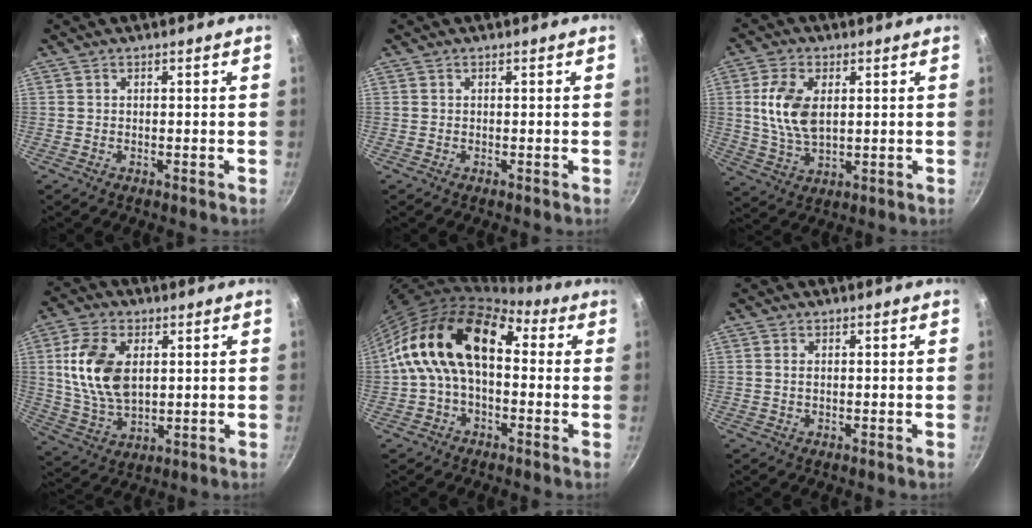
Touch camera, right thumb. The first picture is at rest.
{"total": 0.0}
{"total": 10.2, "force": [2.0, 5.9, 8.1], "torque": [-0.153, -0.008, 0.039]}
{"total": 13.7, "force": [2.8, 8.4, 10.5], "torque": [-0.188, -0.014, 0.059]}
{"total": 17.3, "force": [1.3, 10.8, 13.4], "torque": [-0.215, 0.043, 0.001]}
{"total": 0.9, "force": [0.2, 0.5, 0.7], "torque": [-0.014, 0.001, 0.003]}